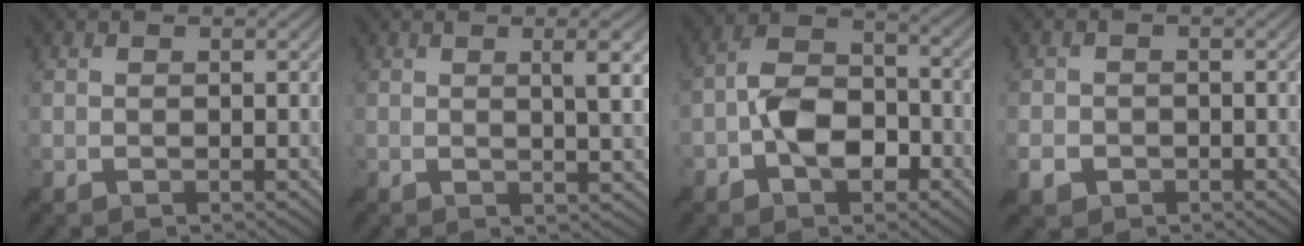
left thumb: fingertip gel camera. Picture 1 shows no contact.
{"total": 5.5, "force": [1.3, 0.6, 5.3], "torque": [-0.086, 0.014, 0.021]}
{"total": 7.8, "force": [-2.9, 4.2, 5.9], "torque": [-0.111, 0.014, -0.066]}
{"total": 2.4, "force": [-1.3, 1.7, 1.1], "torque": [-0.028, -0.003, -0.031]}